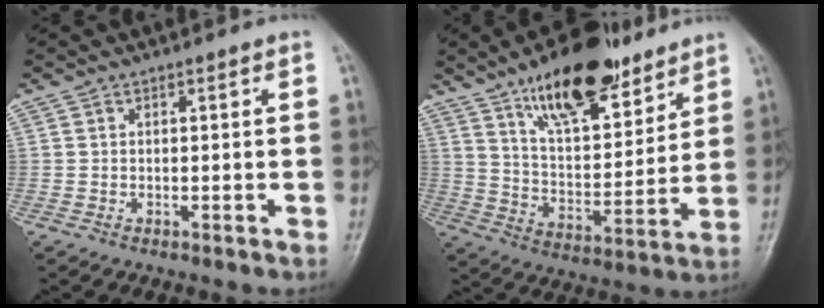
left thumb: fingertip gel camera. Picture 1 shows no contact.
{"total": 19.4, "force": [13.1, 7.7, 12.1], "torque": [-0.147, -0.073, 0.222]}